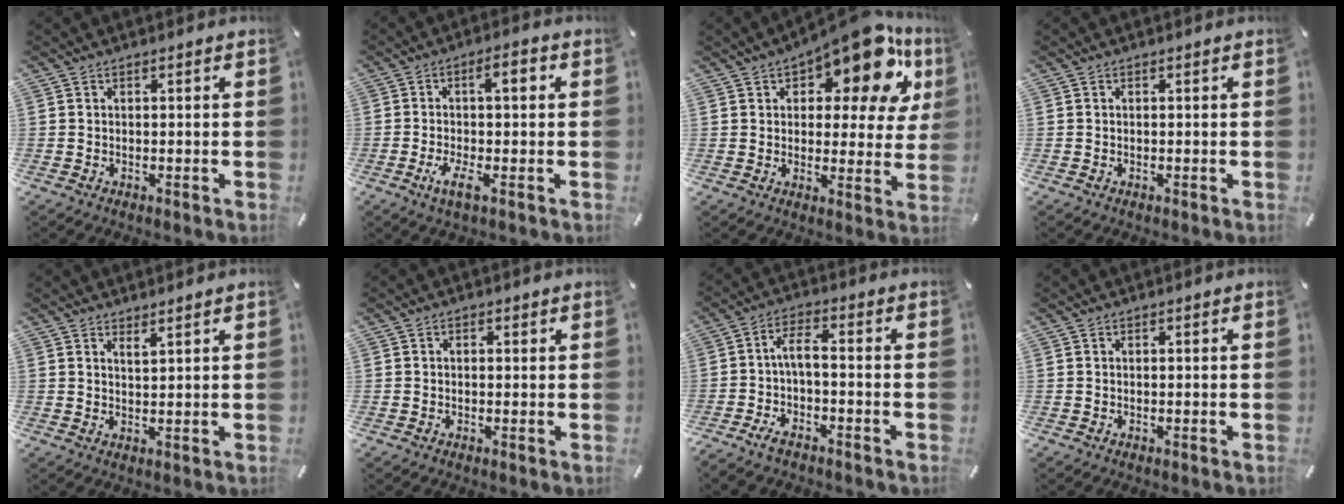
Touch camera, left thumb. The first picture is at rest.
{"total": 8.2, "force": [-0.6, 2.4, 7.8], "torque": [-0.133, -0.002, -0.017]}
{"total": 17.3, "force": [11.0, 7.1, 11.3], "torque": [-0.159, -0.069, 0.182]}
{"total": 0.0}
{"total": 2.1, "force": [2.0, -0.2, 0.5], "torque": [-0.011, -0.009, 0.038]}
{"total": 0.8, "force": [0.0, 0.6, 0.6], "torque": [-0.012, 0.003, -0.001]}
{"total": 5.3, "force": [-1.5, 1.6, 4.8], "torque": [-0.092, 0.010, -0.029]}
{"total": 0.0}